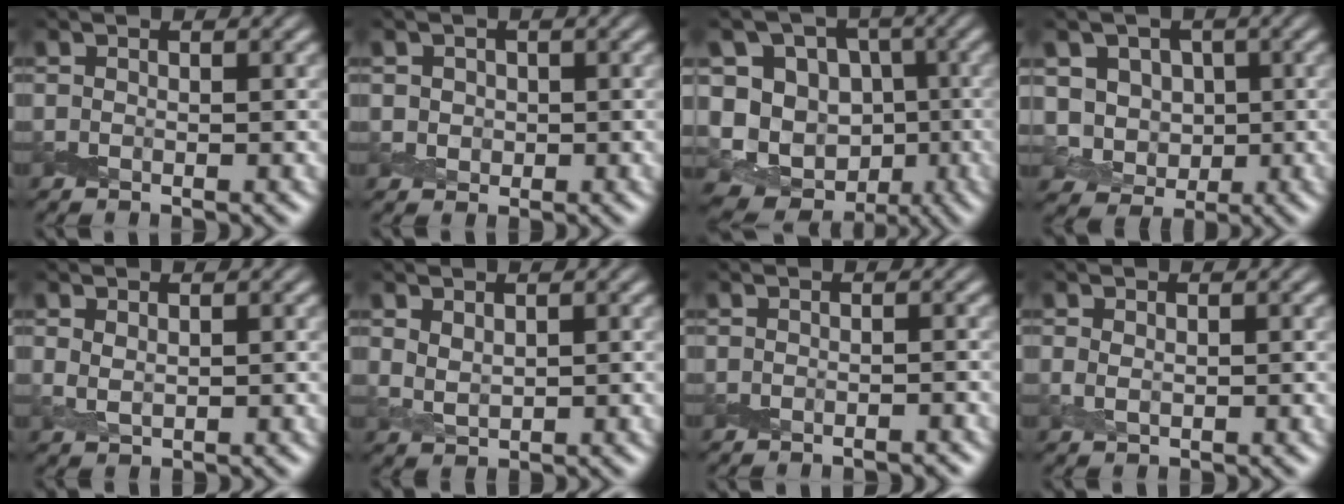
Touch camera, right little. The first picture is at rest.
{"total": 1.2, "force": [0.0, 1.2, 0.4], "torque": [-0.003, -0.005, 0.001]}
{"total": 13.4, "force": [-3.1, 11.9, 5.4], "torque": [-0.102, -0.003, -0.062]}
{"total": 3.9, "force": [0.0, 3.6, 1.7], "torque": [-0.031, -0.005, -0.006]}
{"total": 1.1, "force": [0.5, 0.6, 0.8], "torque": [-0.021, -0.005, 0.015]}
{"total": 1.5, "force": [0.8, 0.9, 1.0], "torque": [-0.024, -0.005, 0.021]}
{"total": 0.8, "force": [-0.8, 0.1, 0.3], "torque": [-0.003, 0.002, -0.013]}
{"total": 0.9, "force": [0.1, 0.6, 0.7], "torque": [-0.019, -0.004, 0.005]}